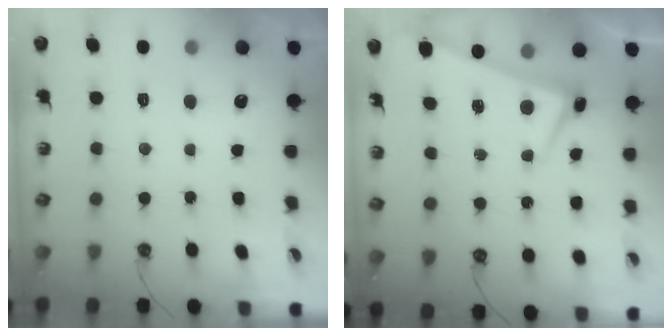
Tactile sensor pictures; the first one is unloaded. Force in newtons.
{"total": 1.3, "press": 1.0, "slide": 0.8}